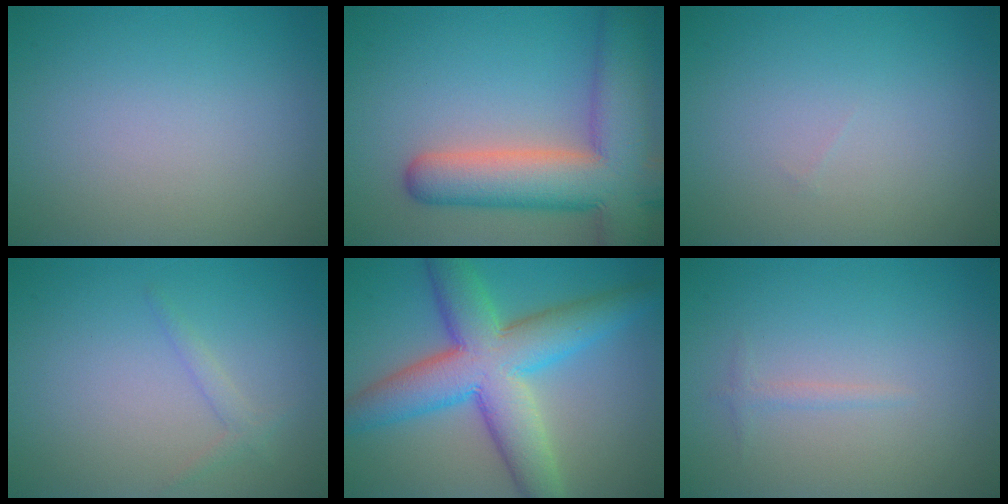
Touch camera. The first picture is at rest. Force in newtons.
{"total": 10.9, "press": 10.8, "slide": 0.7}
{"total": 0.0}
{"total": 1.1, "press": 1.1, "slide": 0.1}
{"total": 9.8, "press": 9.8, "slide": 0.3}
{"total": 0.7, "press": 0.7, "slide": 0.0}